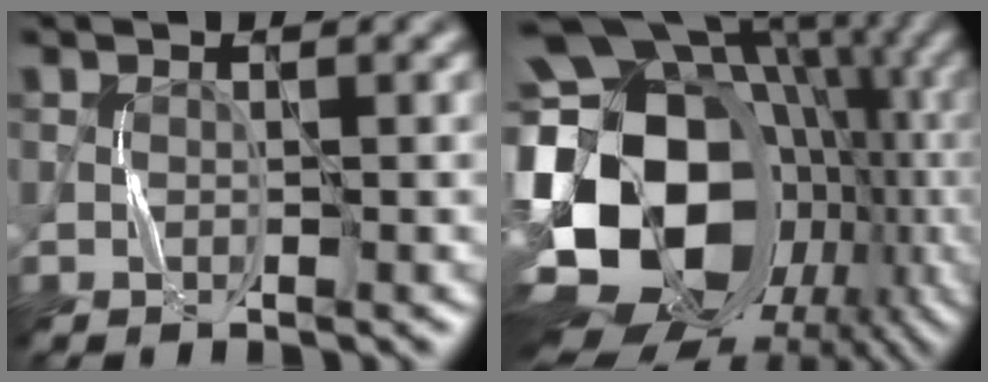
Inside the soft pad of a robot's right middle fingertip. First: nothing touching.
{"total": 21.8, "force": [-2.9, 16.0, 14.6], "torque": [-0.264, 0.016, -0.044]}